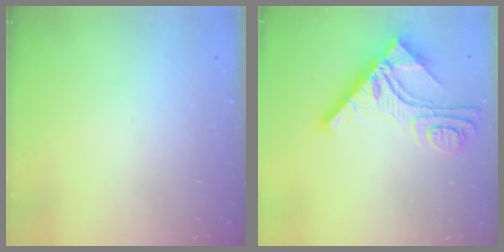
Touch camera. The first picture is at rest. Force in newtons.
{"total": 12.2, "press": 12.2, "slide": 1.2}